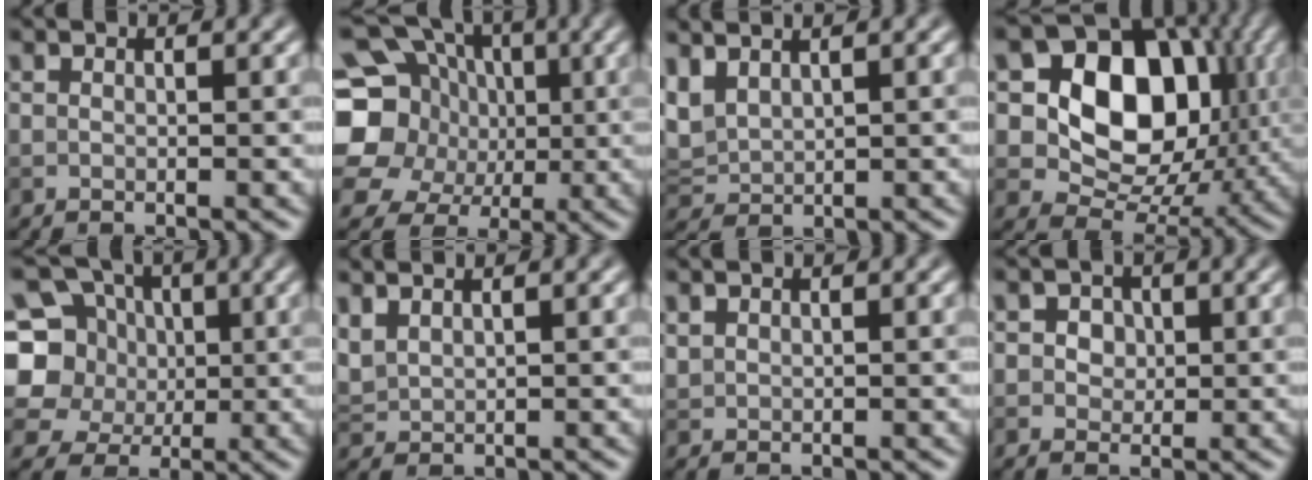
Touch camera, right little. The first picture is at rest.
{"total": 14.6, "force": [1.0, 13.2, 6.3], "torque": [-0.169, 0.025, -0.006]}
{"total": 2.7, "force": [1.9, 1.3, 1.4], "torque": [-0.042, 0.010, 0.045]}
{"total": 12.8, "force": [2.5, 9.7, 8.1], "torque": [-0.117, 0.000, 0.036]}
{"total": 8.0, "force": [1.2, 7.1, 3.4], "torque": [-0.084, 0.025, -0.010]}
{"total": 2.0, "force": [1.5, 0.8, 1.0], "torque": [-0.028, 0.007, 0.039]}
{"total": 0.7, "force": [0.7, 0.3, 0.2], "torque": [-0.008, 0.000, 0.019]}
{"total": 2.1, "force": [0.7, 1.7, 1.0], "torque": [-0.015, 0.007, 0.006]}